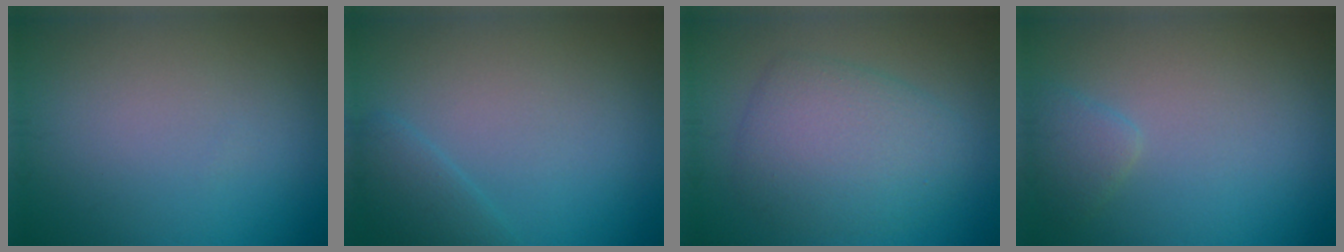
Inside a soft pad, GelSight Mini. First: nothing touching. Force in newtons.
{"total": 1.7, "press": 1.7, "slide": 0.1}
{"total": 4.8, "press": 4.8, "slide": 0.2}
{"total": 1.5, "press": 1.5, "slide": 0.2}